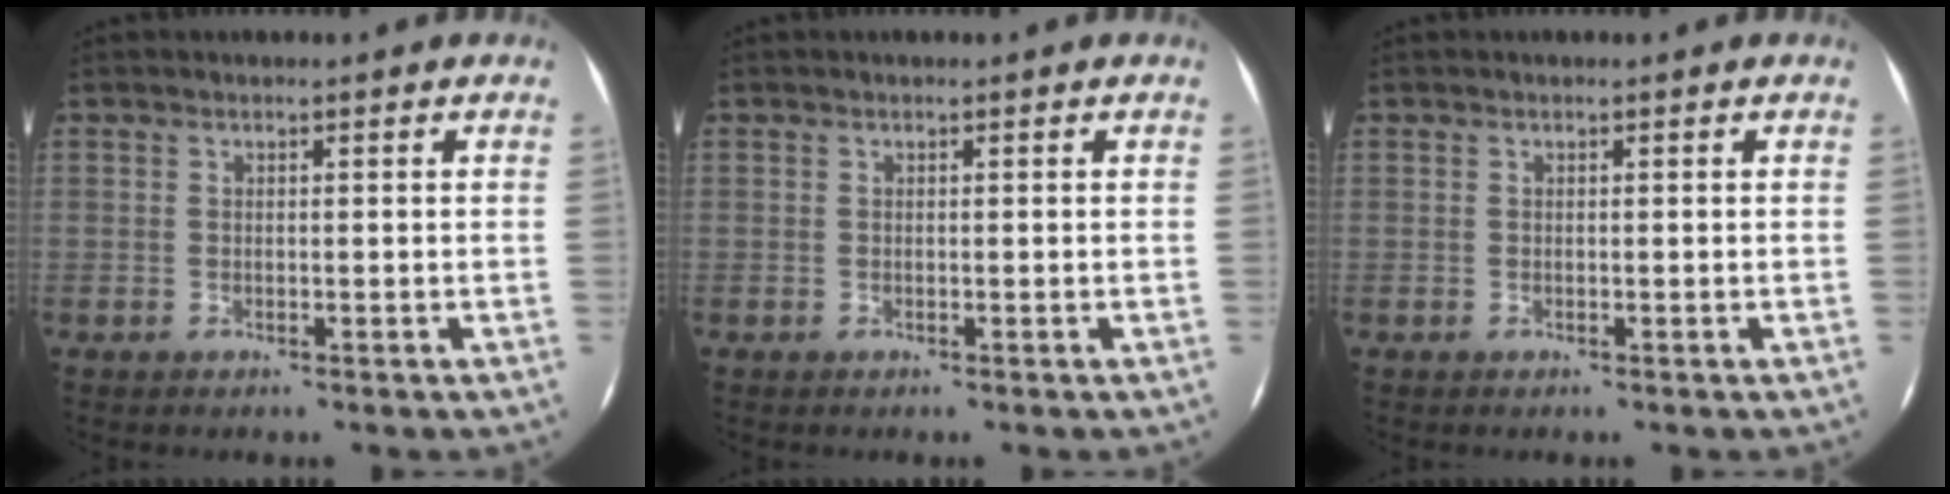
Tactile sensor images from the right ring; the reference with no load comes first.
{"total": 0.0}
{"total": 0.0}